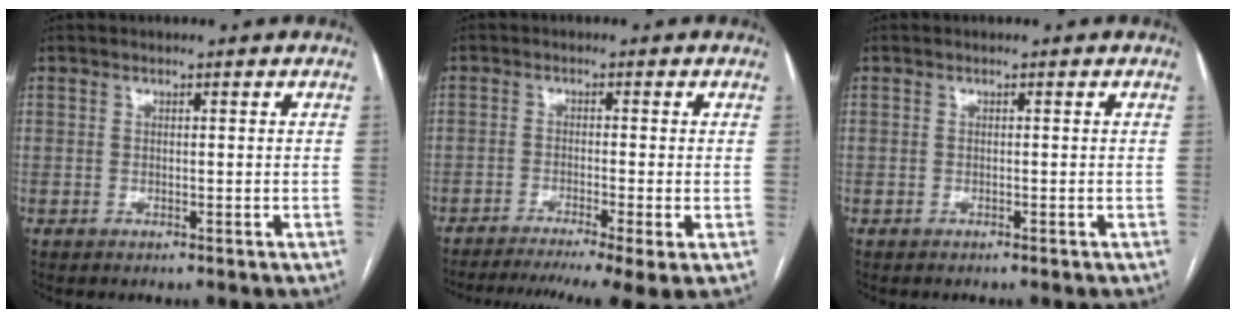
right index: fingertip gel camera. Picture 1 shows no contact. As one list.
[{"total": 11.7, "force": [-8.6, -0.2, 7.9], "torque": [-0.112, -0.019, -0.133]}, {"total": 0.0}]